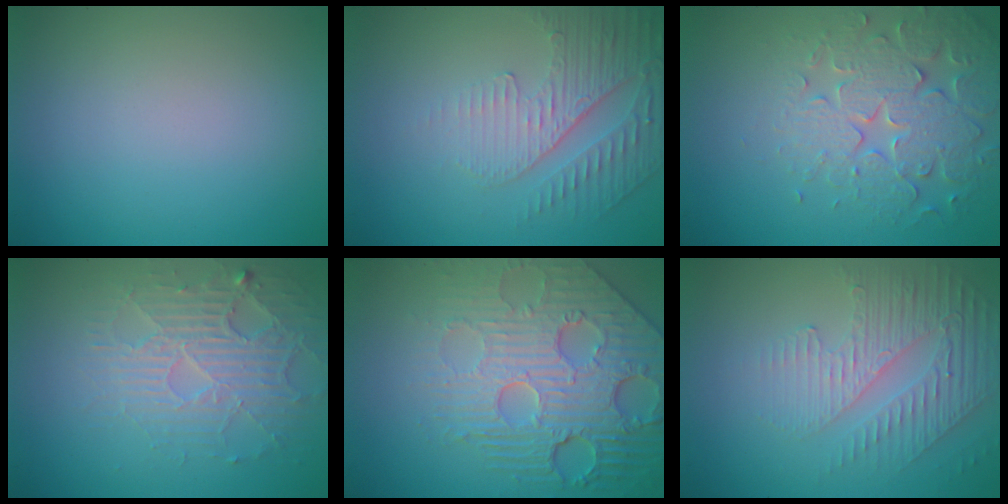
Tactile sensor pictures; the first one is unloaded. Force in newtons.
{"total": 4.9, "press": 3.3, "slide": 3.7}
{"total": 4.6, "press": 4.6, "slide": 0.7}
{"total": 4.0, "press": 3.6, "slide": 1.7}
{"total": 8.2, "press": 5.9, "slide": 5.7}
{"total": 5.1, "press": 3.3, "slide": 3.9}